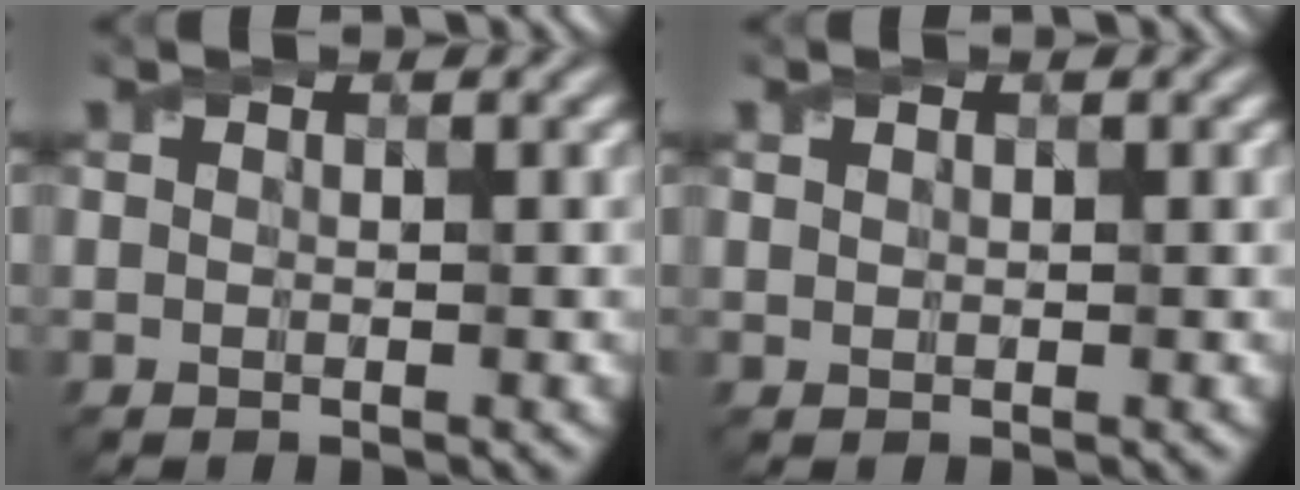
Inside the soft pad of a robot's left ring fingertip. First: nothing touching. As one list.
[{"total": 0.6, "force": [0.4, 0.4, 0.2], "torque": [-0.005, 0.000, 0.011]}]